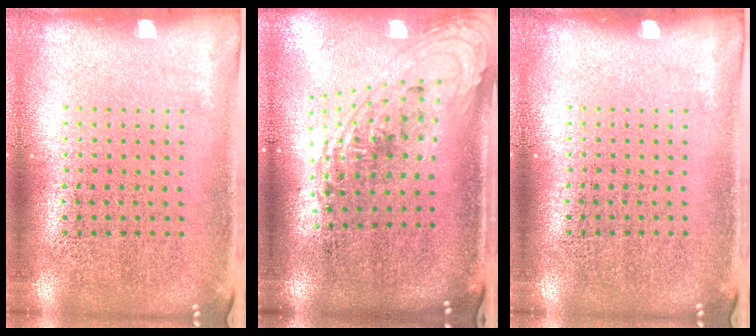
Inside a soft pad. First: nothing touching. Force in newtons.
{"total": 1.9, "press": 1.4, "slide": 1.3}
{"total": 0.0}